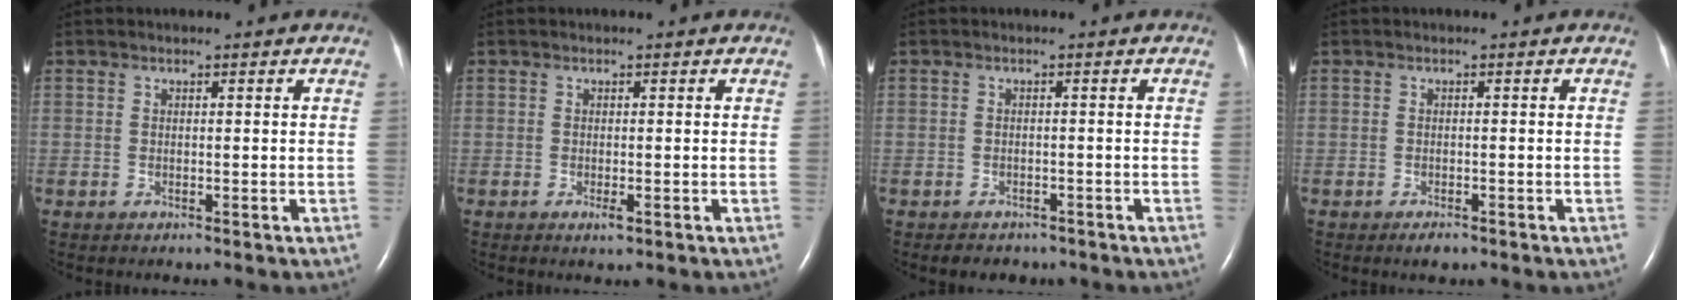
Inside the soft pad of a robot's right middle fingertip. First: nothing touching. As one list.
[{"total": 1.0, "force": [-0.4, 0.2, 0.9], "torque": [-0.017, -0.002, -0.007]}, {"total": 3.4, "force": [-2.8, 1.8, 0.6], "torque": [-0.012, 0.003, -0.032]}, {"total": 1.3, "force": [-1.0, 0.5, 0.8], "torque": [-0.016, -0.001, -0.012]}]